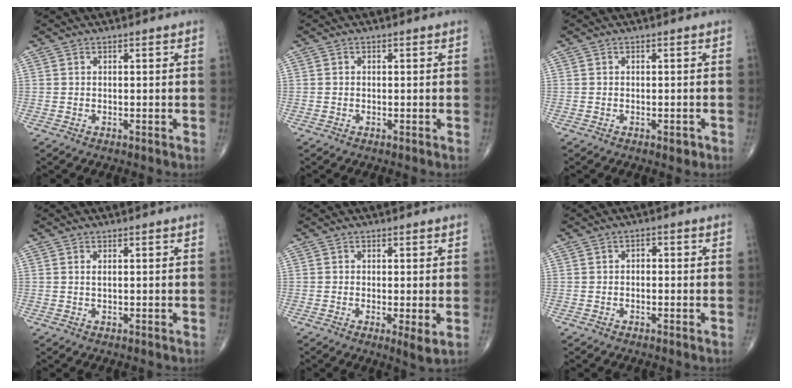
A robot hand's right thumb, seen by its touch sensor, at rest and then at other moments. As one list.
[{"total": 0.0}, {"total": 1.3, "force": [-0.7, 0.7, 0.9], "torque": [-0.009, 0.000, -0.010]}, {"total": 0.7, "force": [0.2, 0.2, 0.6], "torque": [-0.016, 0.001, 0.005]}, {"total": 3.3, "force": [-0.4, 0.6, 3.2], "torque": [-0.059, -0.015, -0.011]}, {"total": 1.3, "force": [-0.1, 0.9, 0.9], "torque": [-0.004, 0.005, -0.006]}]